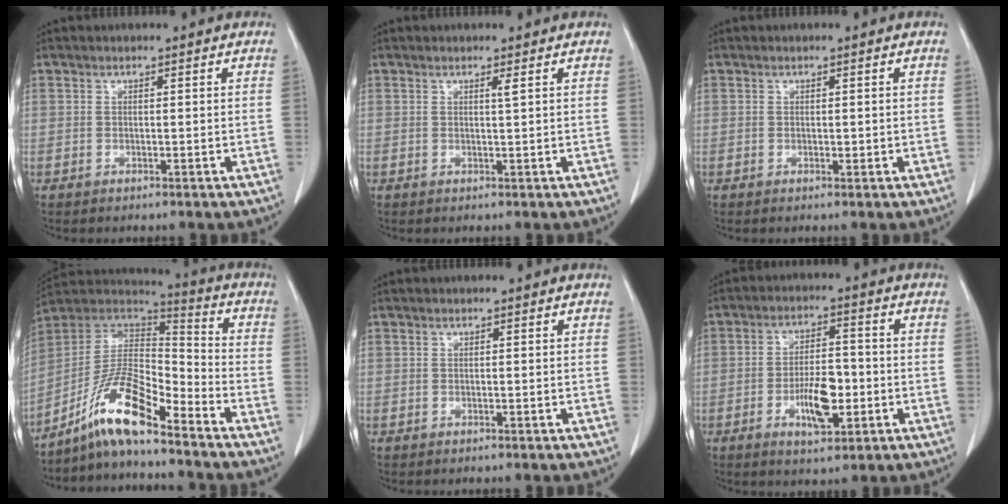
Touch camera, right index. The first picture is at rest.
{"total": 0.7, "force": [0.4, -0.2, 0.6], "torque": [-0.018, -0.005, 0.010]}
{"total": 0.6, "force": [-0.1, 0.3, 0.5], "torque": [-0.008, -0.001, 0.001]}
{"total": 12.4, "force": [-8.8, 1.8, 8.5], "torque": [-0.166, 0.017, -0.163]}
{"total": 0.0}
{"total": 7.7, "force": [-2.3, 2.8, 6.7], "torque": [-0.123, 0.003, -0.036]}